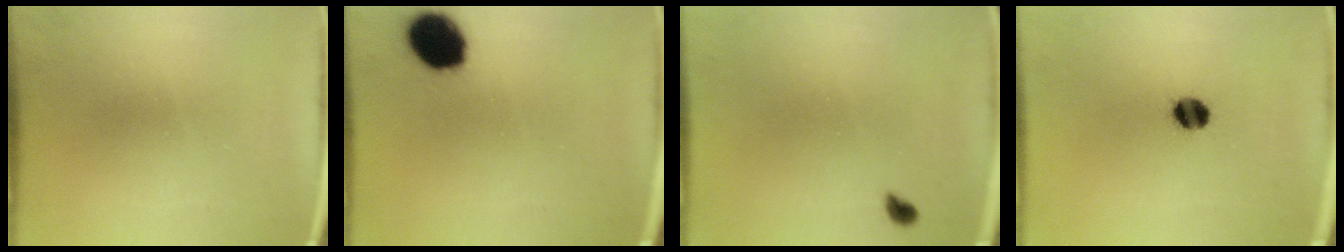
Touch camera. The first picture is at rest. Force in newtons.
{"total": 11.3}
{"total": 1.4}
{"total": 5.0}